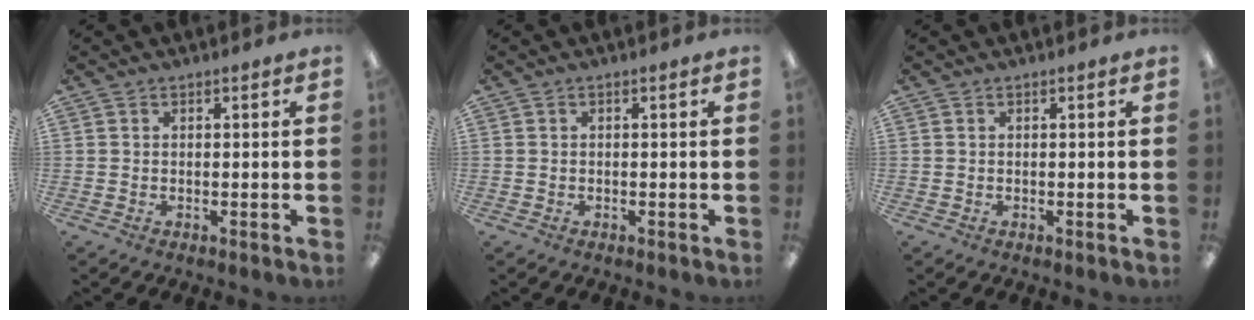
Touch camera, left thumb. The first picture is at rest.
{"total": 0.0}
{"total": 0.0}